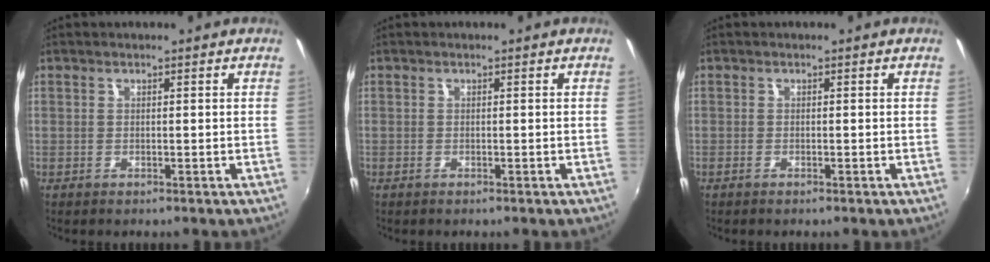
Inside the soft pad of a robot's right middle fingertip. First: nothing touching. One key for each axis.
{"total": 0.5, "fx": -0.4, "fy": 0.2, "fz": 0.3, "tx": -0.006, "ty": -0.003, "tz": -0.009}
{"total": 0.8, "fx": -0.7, "fy": 0.2, "fz": 0.4, "tx": -0.008, "ty": -0.003, "tz": -0.014}